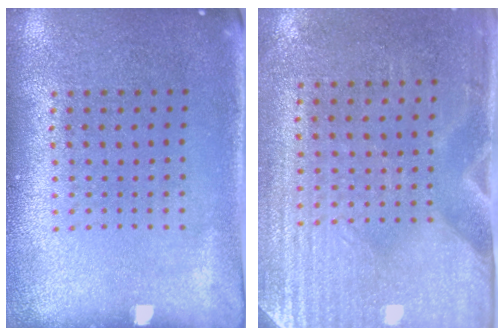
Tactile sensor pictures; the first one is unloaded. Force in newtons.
{"total": 3.0, "press": 2.6, "slide": 1.5}